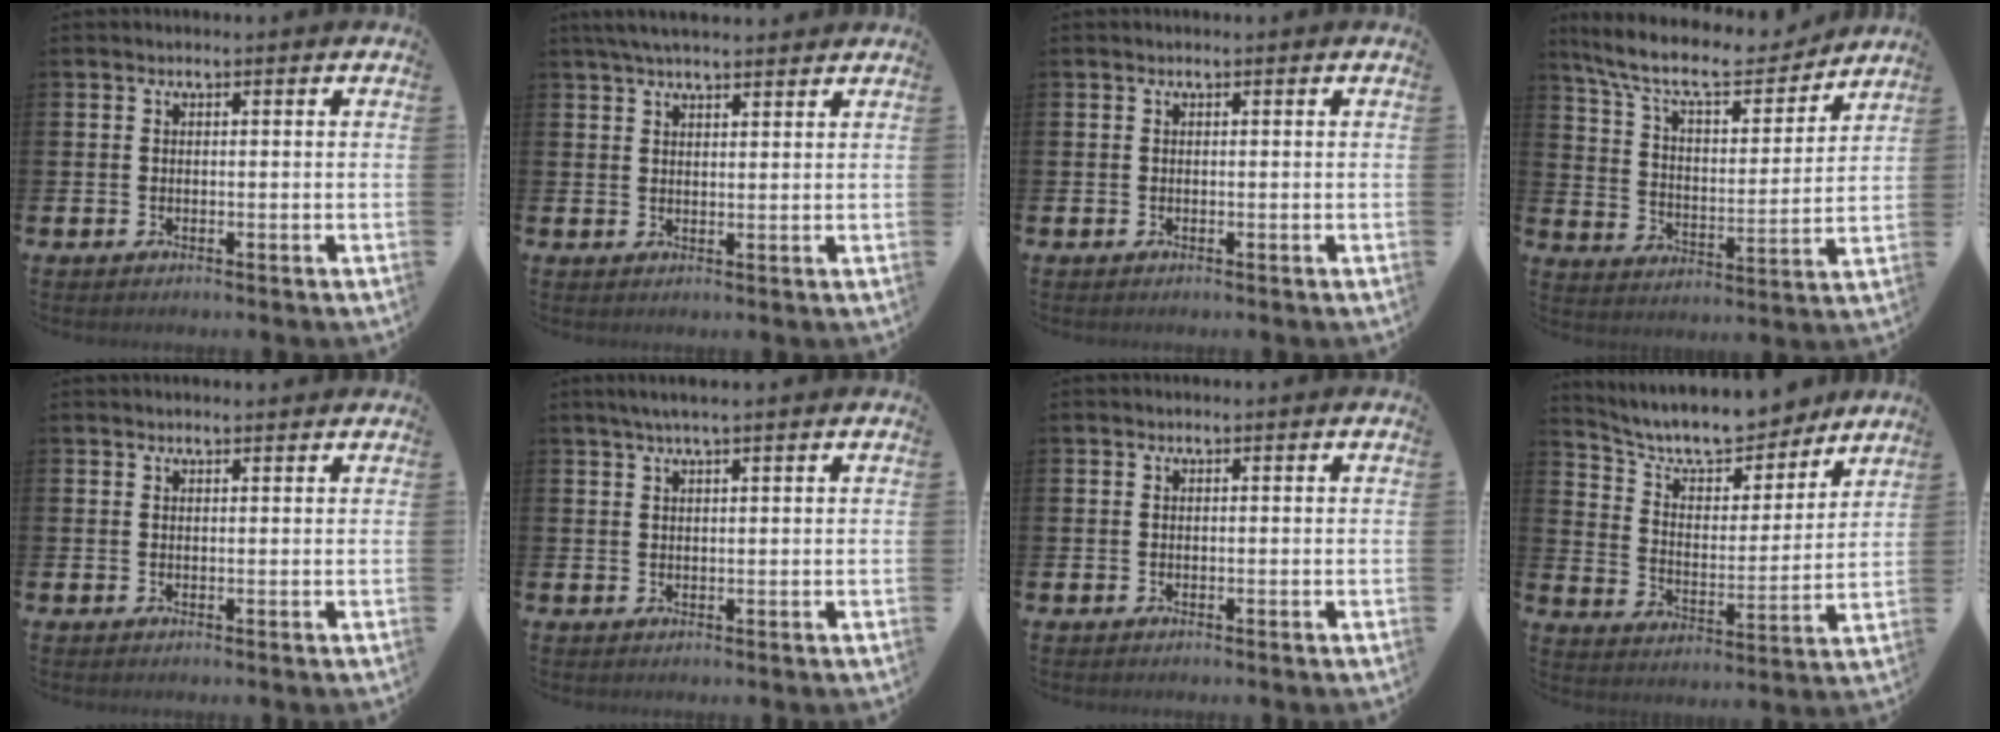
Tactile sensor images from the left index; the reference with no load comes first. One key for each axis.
{"total": 4.0, "fx": 3.6, "fy": 0.7, "fz": 1.7, "tx": -0.037, "ty": -0.008, "tz": 0.066}
{"total": 0.0}
{"total": 10.8, "fx": 9.6, "fy": 2.7, "fz": 4.2, "tx": -0.110, "ty": -0.064, "tz": 0.162}
{"total": 0.8, "fx": 0.8, "fy": 0.0, "fz": 0.2, "tx": 0.007, "ty": -0.005, "tz": 0.012}
{"total": 2.2, "fx": 1.6, "fy": 0.0, "fz": 1.5, "tx": -0.036, "ty": 0.006, "tz": 0.028}
{"total": 0.0}
{"total": 10.4, "fx": 9.6, "fy": 2.6, "fz": 3.0, "tx": -0.081, "ty": -0.071, "tz": 0.165}